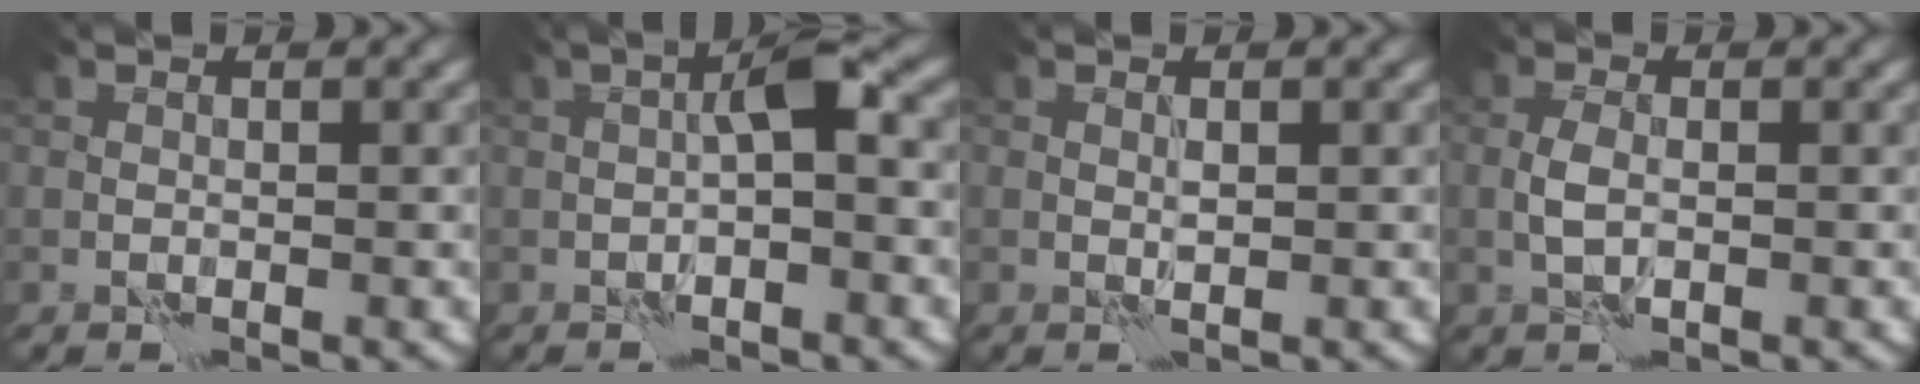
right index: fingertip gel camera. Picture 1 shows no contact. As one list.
[{"total": 2.8, "force": [-0.1, 0.3, 2.8], "torque": [-0.049, 0.014, -0.006]}, {"total": 0.7, "force": [0.5, -0.1, 0.5], "torque": [-0.012, -0.001, 0.010]}, {"total": 1.6, "force": [-0.1, 0.5, 1.5], "torque": [-0.034, 0.001, -0.006]}]